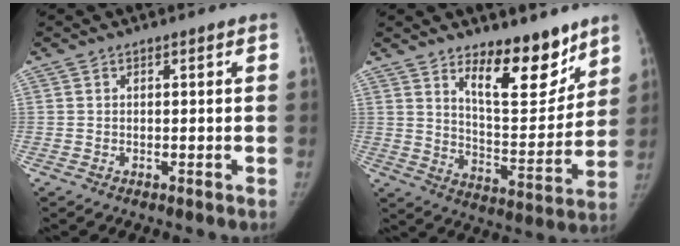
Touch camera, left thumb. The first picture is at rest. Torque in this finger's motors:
{"motor_torque": [0.19, 0.12, 1.15, -1.00, 0.05]}